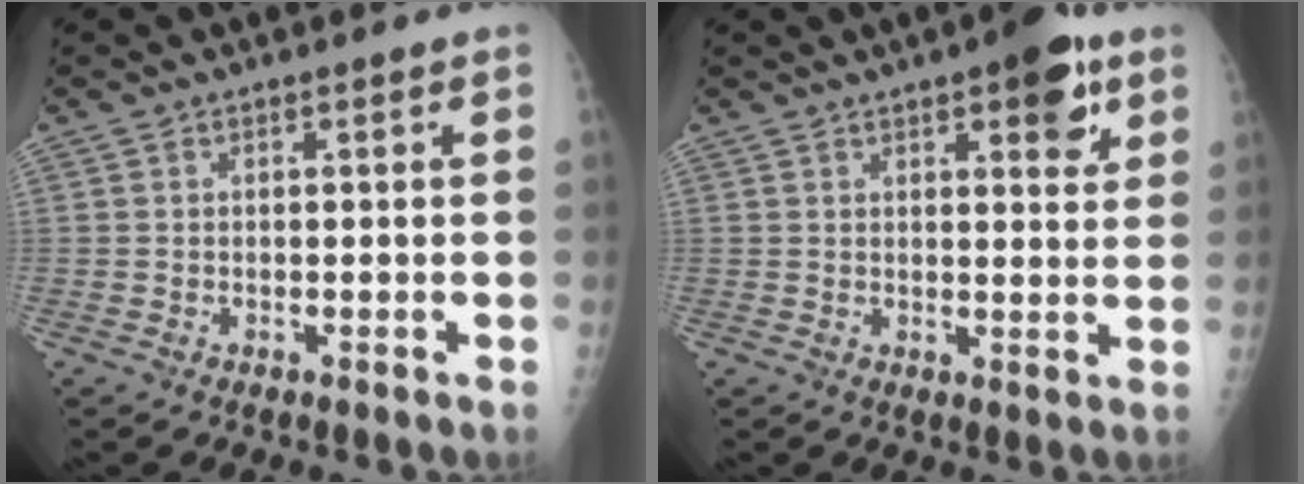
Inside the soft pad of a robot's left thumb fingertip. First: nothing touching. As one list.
[{"total": 8.4, "force": [4.3, 3.1, 6.5], "torque": [-0.063, -0.015, 0.051]}]